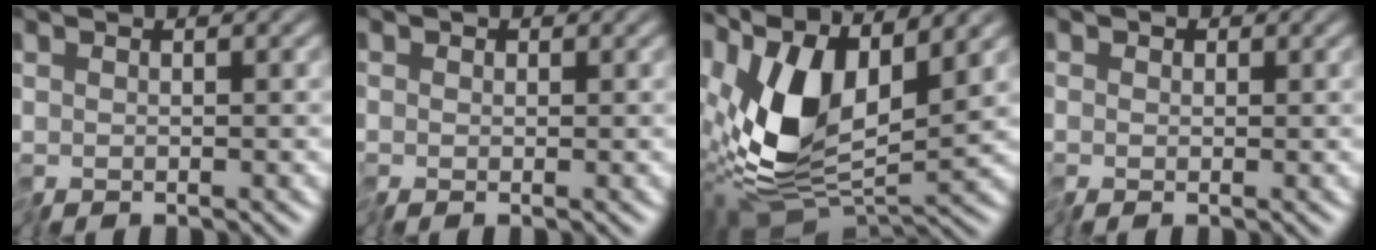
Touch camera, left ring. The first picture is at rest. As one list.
[{"total": 0.5, "force": [-0.1, 0.5, 0.0], "torque": [0.000, 0.002, -0.005]}, {"total": 10.5, "force": [0.9, 5.0, 9.2], "torque": [-0.198, -0.008, 0.011]}, {"total": 0.8, "force": [-0.2, 0.7, 0.2], "torque": [0.000, 0.002, -0.006]}]